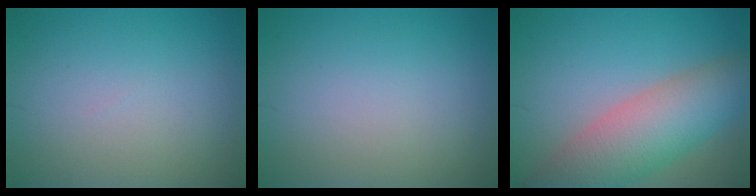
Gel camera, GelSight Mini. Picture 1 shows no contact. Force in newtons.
{"total": 0.0}
{"total": 8.2, "press": 8.2, "slide": 0.2}